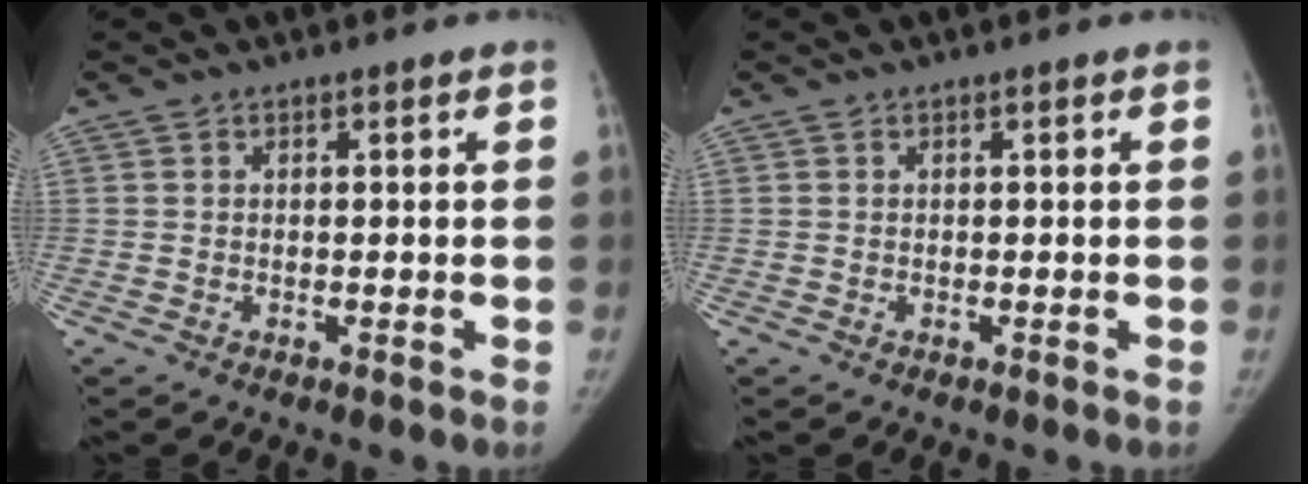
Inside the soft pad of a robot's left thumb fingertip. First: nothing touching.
{"total": 0.0}